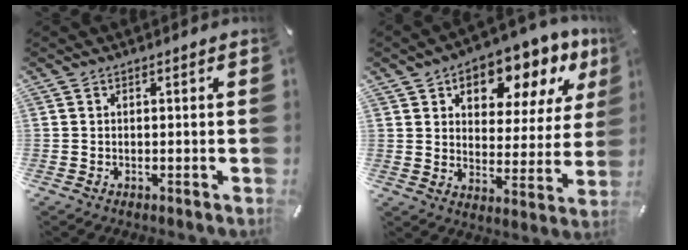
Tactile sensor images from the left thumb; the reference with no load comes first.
{"total": 11.1, "force": [7.2, 6.4, 5.4], "torque": [-0.067, -0.058, 0.122]}